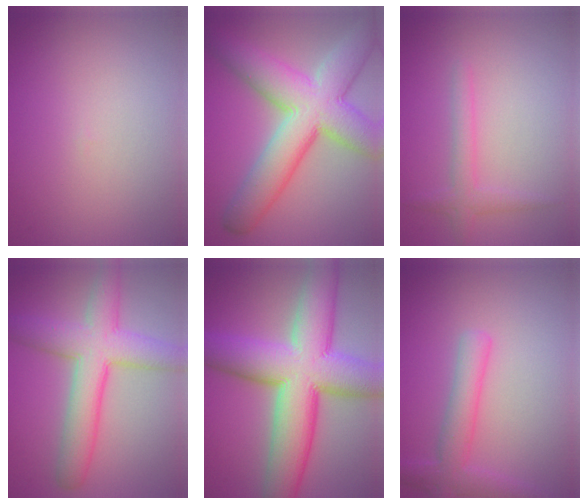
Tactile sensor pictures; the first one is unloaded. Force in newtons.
{"total": 10.7, "press": 10.7, "slide": 0.6}
{"total": 1.9, "press": 1.9, "slide": 0.1}
{"total": 7.3, "press": 7.3, "slide": 0.1}
{"total": 13.4, "press": 13.4, "slide": 0.3}
{"total": 3.5, "press": 3.5, "slide": 0.2}